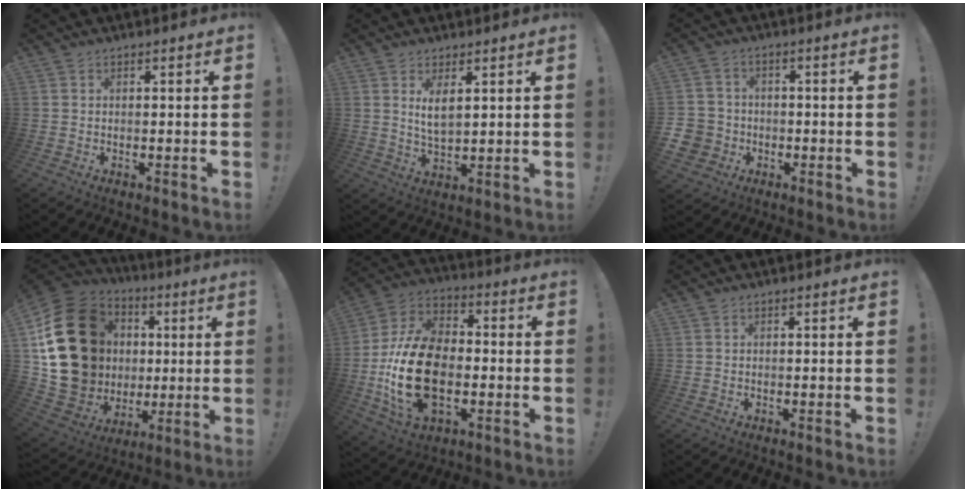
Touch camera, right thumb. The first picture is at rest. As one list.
[{"total": 5.6, "force": [2.3, 2.4, 4.5], "torque": [-0.087, -0.010, 0.037]}, {"total": 7.0, "force": [-2.3, 6.4, 1.7], "torque": [-0.046, 0.017, -0.041]}, {"total": 27.2, "force": [4.6, 22.1, 15.0], "torque": [-0.274, -0.010, 0.140]}, {"total": 23.6, "force": [-5.2, 15.0, 17.5], "torque": [-0.339, 0.032, -0.077]}, {"total": 0.0}]